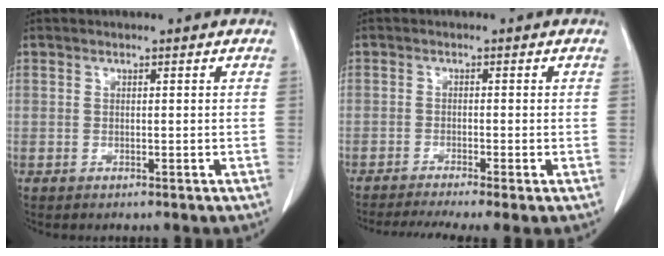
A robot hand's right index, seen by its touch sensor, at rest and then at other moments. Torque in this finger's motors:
{"motor_torque": [0.88, -0.77, 0.41, 0.09]}